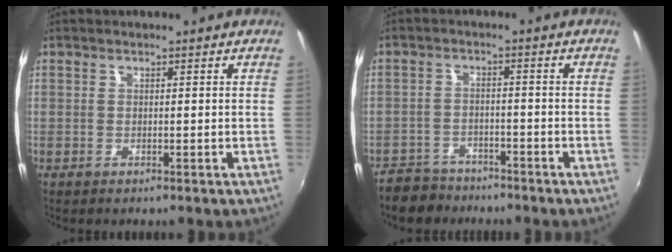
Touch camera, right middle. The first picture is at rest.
{"total": 7.5, "force": [-6.3, 3.6, 1.6], "torque": [-0.056, 0.004, -0.103]}